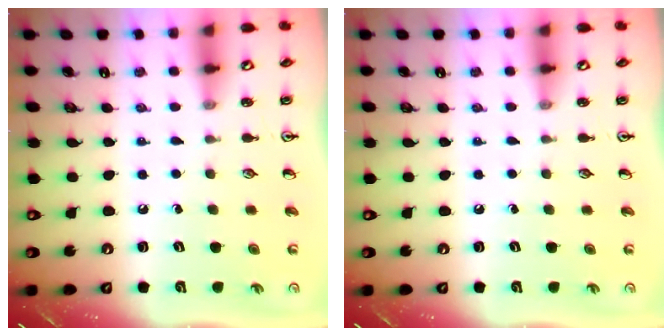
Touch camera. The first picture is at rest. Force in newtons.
{"total": 0.0}